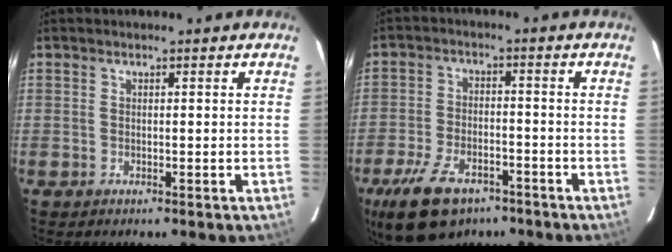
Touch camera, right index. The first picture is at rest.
{"total": 14.0, "force": [-9.0, 7.3, 7.8], "torque": [-0.181, -0.013, -0.154]}